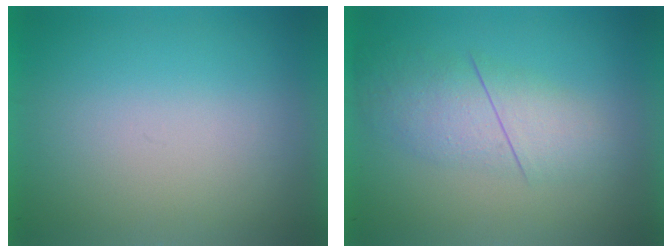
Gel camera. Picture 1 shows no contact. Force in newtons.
{"total": 2.8}